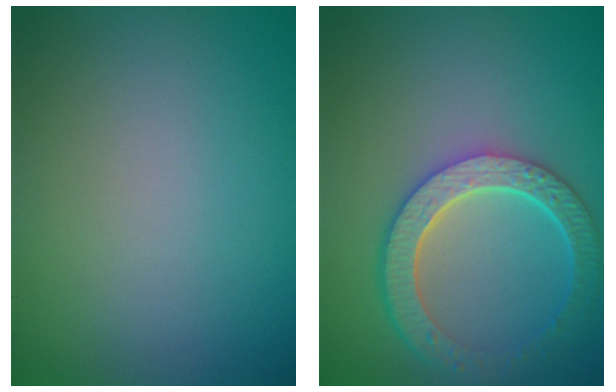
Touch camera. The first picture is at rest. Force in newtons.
{"total": 5.9, "press": 4.5, "slide": 3.8}